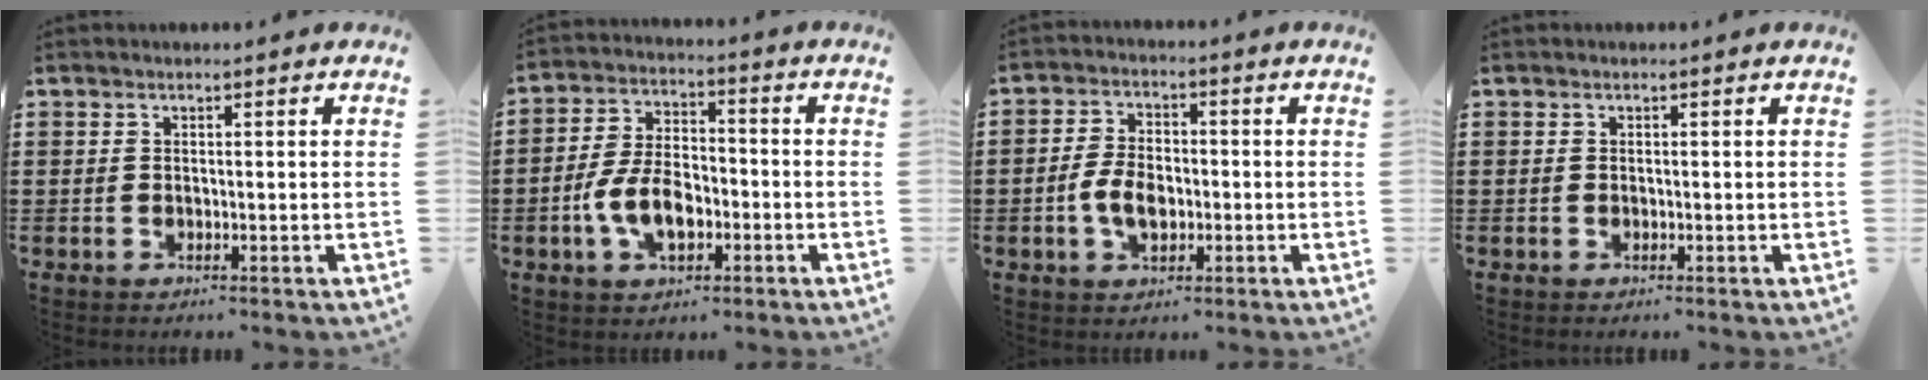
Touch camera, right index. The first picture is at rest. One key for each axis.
{"total": 8.5, "fx": -2.6, "fy": 4.8, "fz": 6.5, "tx": -0.154, "ty": 0.001, "tz": -0.054}
{"total": 5.6, "fx": -1.2, "fy": 3.3, "fz": 4.3, "tx": -0.099, "ty": 0.002, "tz": -0.026}
{"total": 0.0}